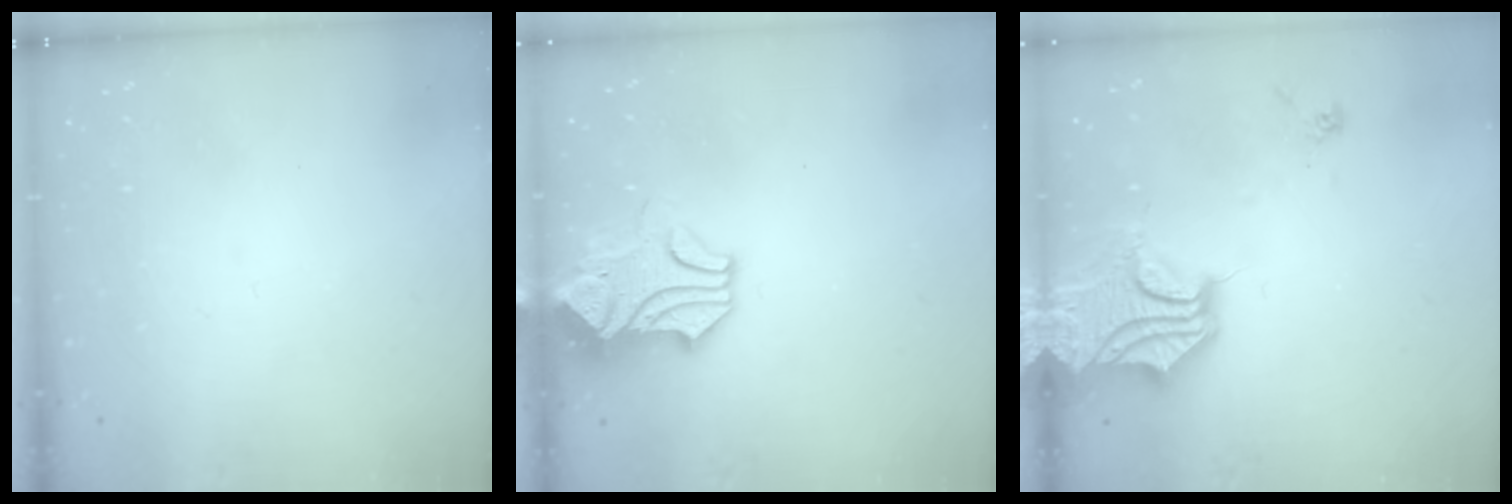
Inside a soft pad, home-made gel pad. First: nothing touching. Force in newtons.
{"total": 1.6, "press": 1.2, "slide": 1.1}
{"total": 5.4, "press": 5.0, "slide": 1.9}